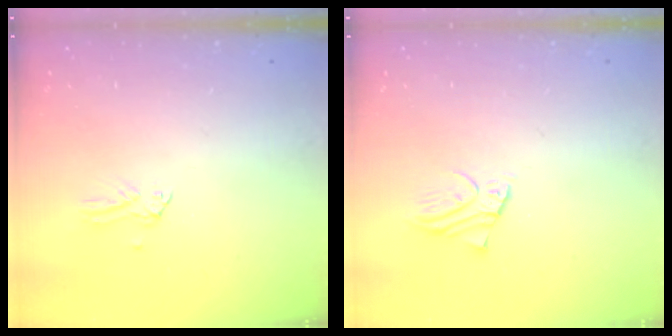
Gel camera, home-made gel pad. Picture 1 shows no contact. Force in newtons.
{"total": 2.4, "press": 2.4, "slide": 0.1}